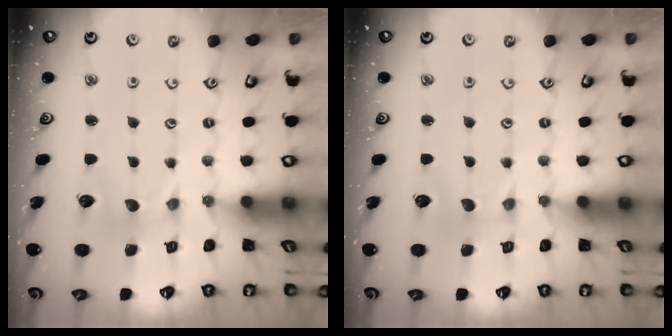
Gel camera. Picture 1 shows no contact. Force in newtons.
{"total": 0.0}